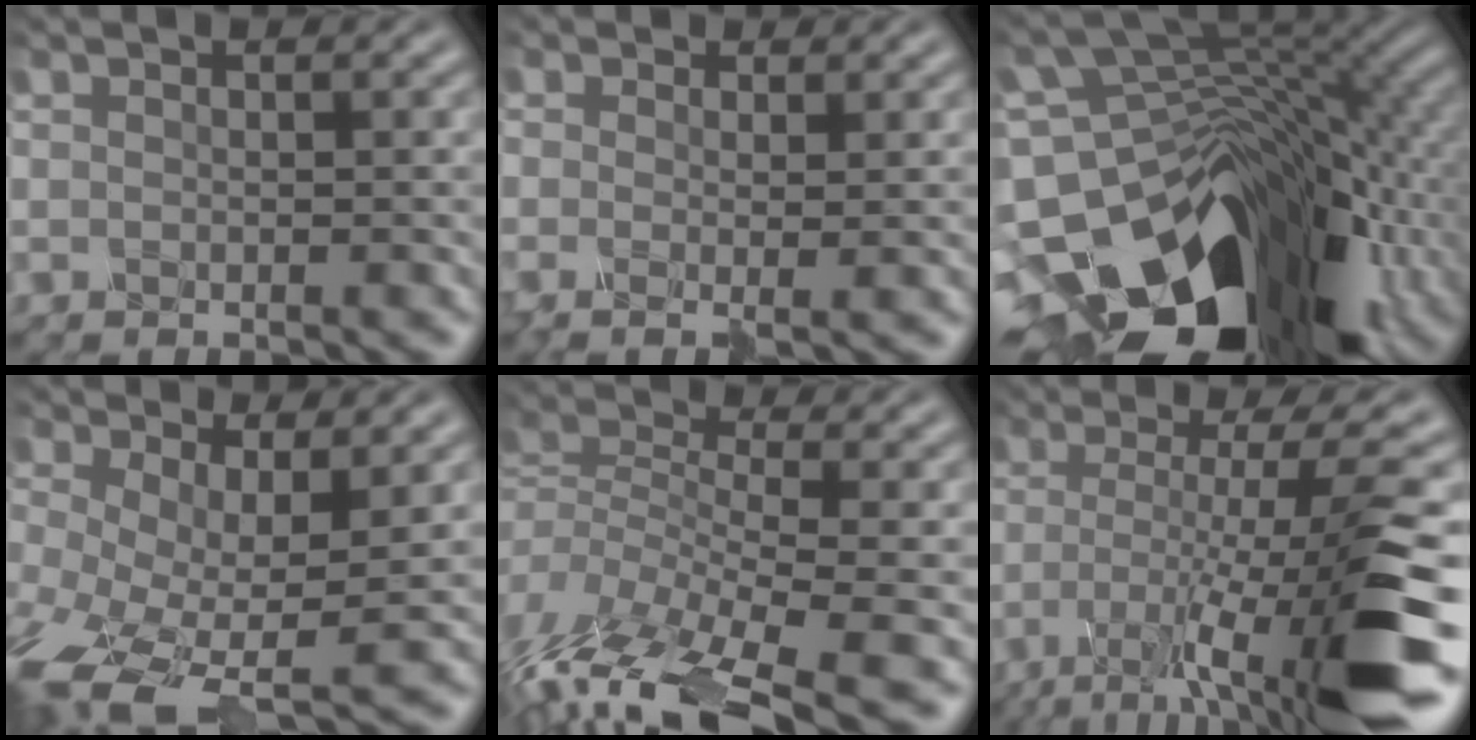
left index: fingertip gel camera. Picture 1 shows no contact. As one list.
[{"total": 2.0, "force": [0.4, 0.7, 1.8], "torque": [-0.020, 0.009, -0.003]}, {"total": 15.3, "force": [-8.1, 9.8, 8.6], "torque": [-0.154, -0.022, -0.122]}, {"total": 9.1, "force": [-3.2, 4.5, 7.3], "torque": [-0.182, -0.039, -0.048]}, {"total": 9.5, "force": [-5.8, 3.2, 6.8], "torque": [-0.159, -0.001, -0.104]}, {"total": 11.0, "force": [-4.6, 2.1, 9.8], "torque": [-0.162, 0.004, -0.080]}]